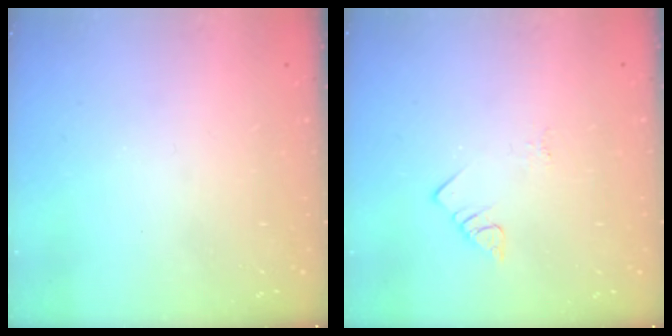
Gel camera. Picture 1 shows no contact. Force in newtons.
{"total": 2.8, "press": 2.8, "slide": 0.4}